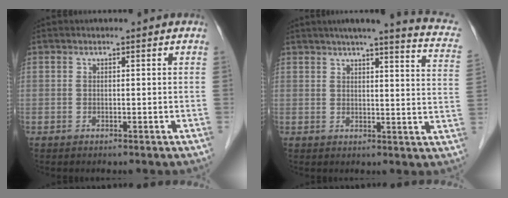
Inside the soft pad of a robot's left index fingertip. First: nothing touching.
{"total": 15.4, "force": [12.1, 1.2, 9.5], "torque": [-0.125, -0.008, 0.126]}